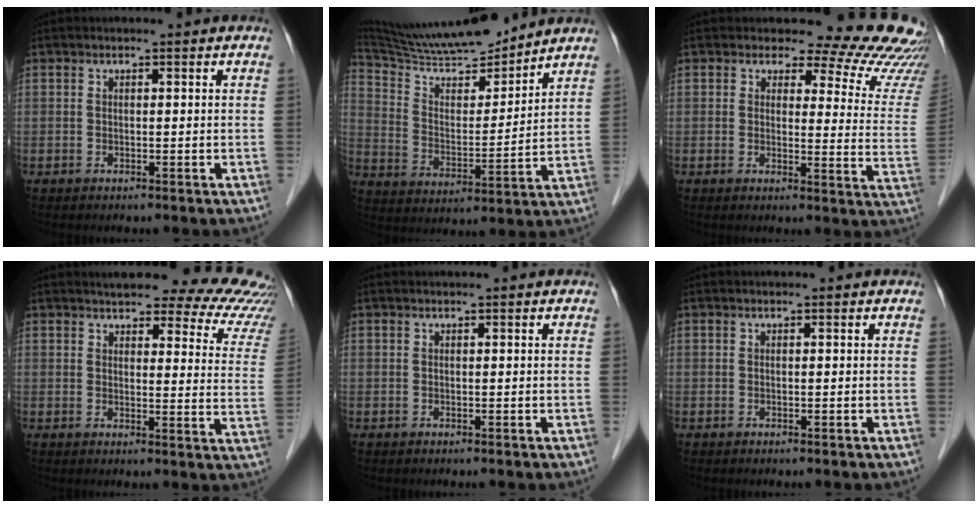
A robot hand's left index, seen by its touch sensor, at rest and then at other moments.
{"total": 15.8, "force": [14.8, 1.0, 5.5], "torque": [-0.105, -0.004, 0.261]}
{"total": 14.9, "force": [14.1, 3.6, 3.4], "torque": [-0.007, -0.100, 0.118]}
{"total": 17.1, "force": [15.9, 3.3, 5.6], "torque": [-0.039, -0.050, 0.152]}
{"total": 0.0}
{"total": 0.0}